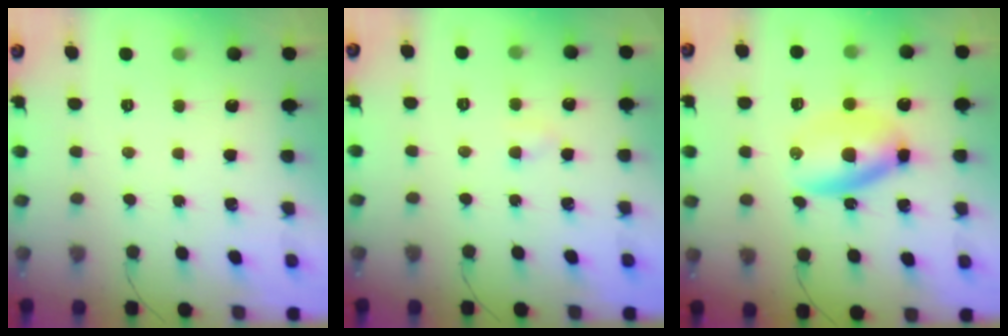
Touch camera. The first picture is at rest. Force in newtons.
{"total": 2.7, "press": 2.6, "slide": 0.9}
{"total": 7.0, "press": 6.8, "slide": 1.6}